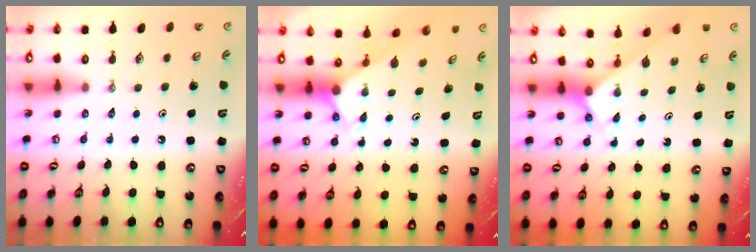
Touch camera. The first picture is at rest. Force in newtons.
{"total": 2.9, "press": 2.9, "slide": 0.0}
{"total": 1.8, "press": 1.8, "slide": 0.1}